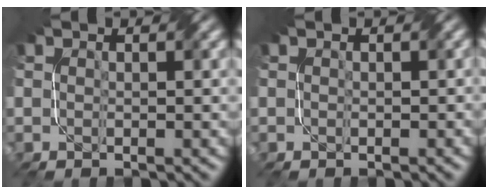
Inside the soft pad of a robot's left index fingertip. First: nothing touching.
{"total": 0.0}